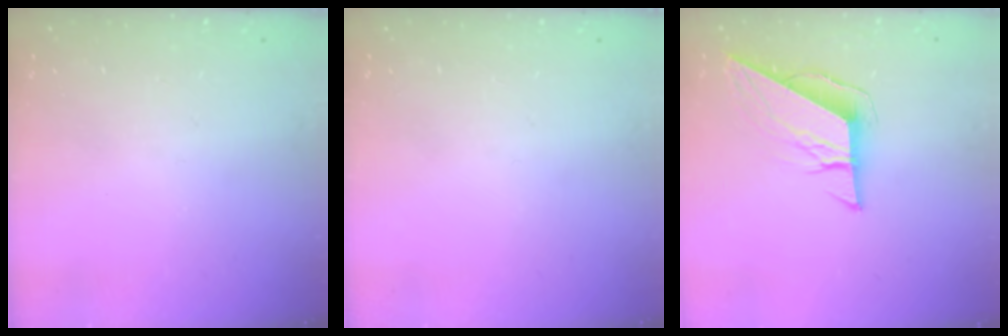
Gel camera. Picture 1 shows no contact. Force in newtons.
{"total": 0.0}
{"total": 8.2, "press": 8.2, "slide": 0.3}